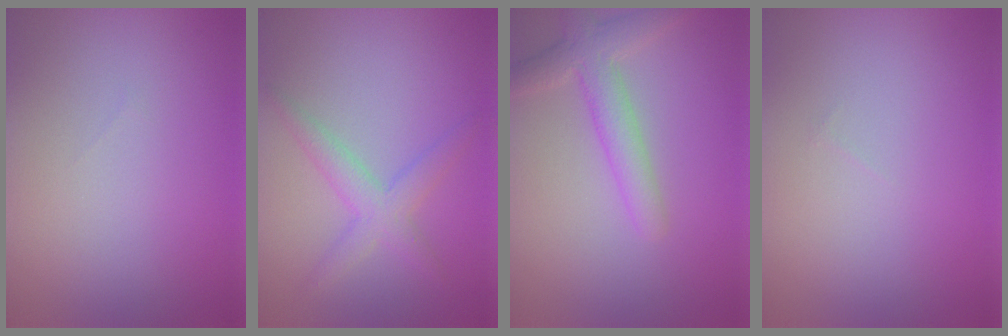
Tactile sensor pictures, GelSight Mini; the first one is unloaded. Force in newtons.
{"total": 2.9, "press": 2.9, "slide": 0.1}
{"total": 3.4, "press": 3.4, "slide": 0.3}
{"total": 0.0}